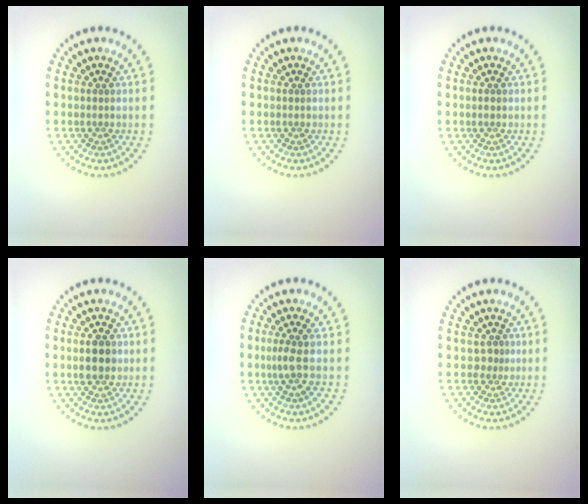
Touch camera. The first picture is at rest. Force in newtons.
{"total": 0.0}
{"total": 0.6, "press": 0.6, "slide": 0.0}
{"total": 2.5, "press": 2.5, "slide": 0.2}
{"total": 1.8, "press": 1.4, "slide": 1.2}
{"total": 0.8, "press": 0.5, "slide": 0.6}